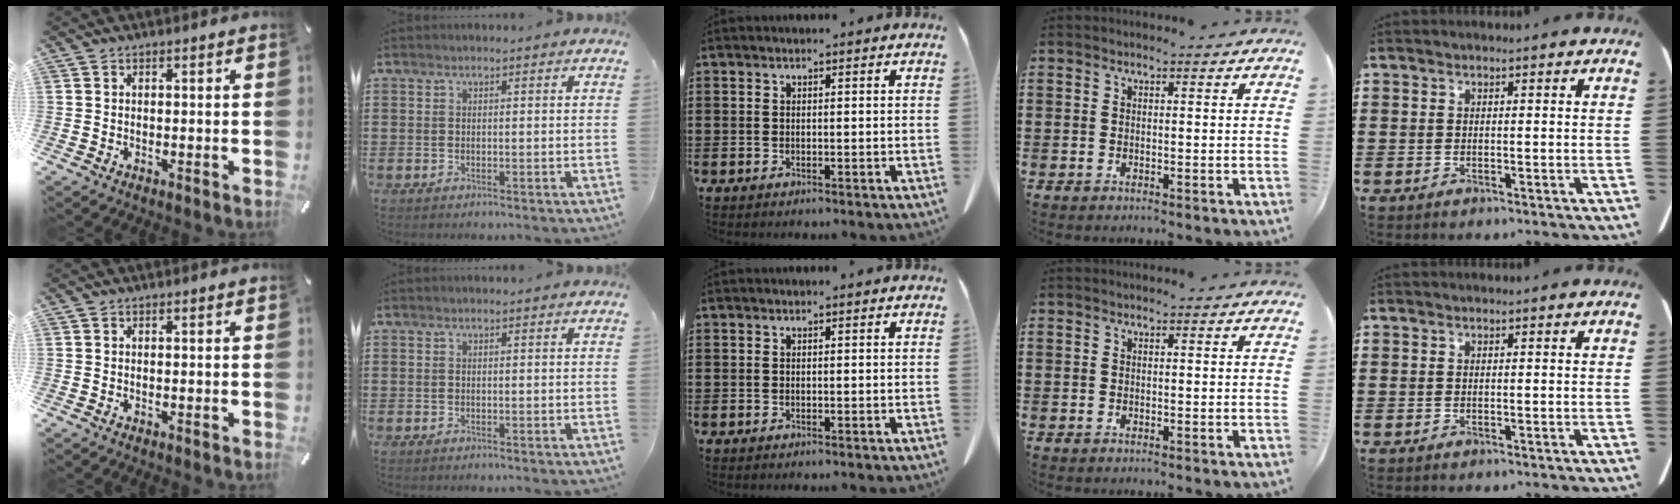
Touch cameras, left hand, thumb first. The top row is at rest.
{}